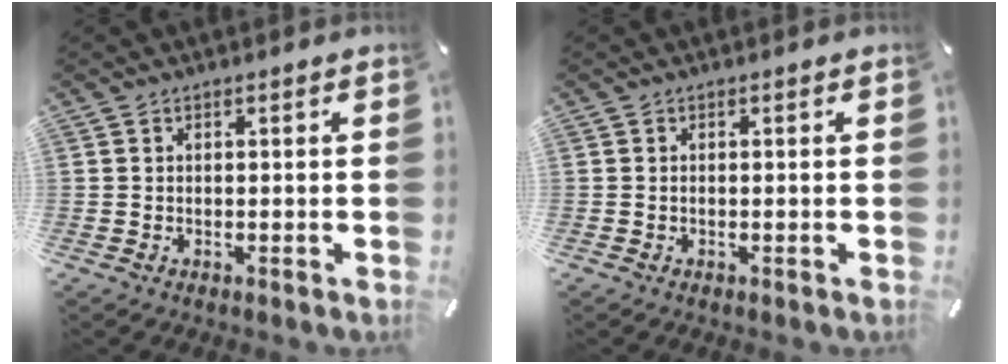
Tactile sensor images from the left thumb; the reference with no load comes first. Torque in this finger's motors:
{"motor_torque": [-0.24, 0.05, -0.30, -0.04, -0.03]}